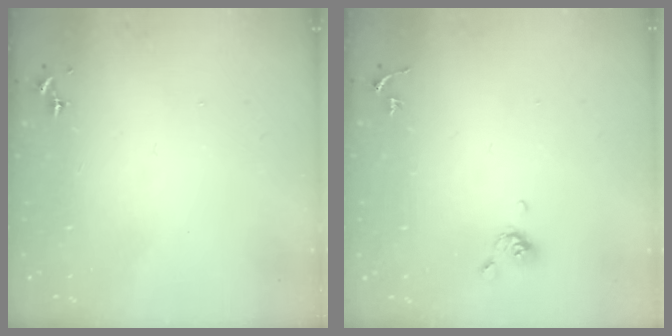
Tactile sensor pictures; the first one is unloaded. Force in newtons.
{"total": 6.1, "press": 5.9, "slide": 1.3}